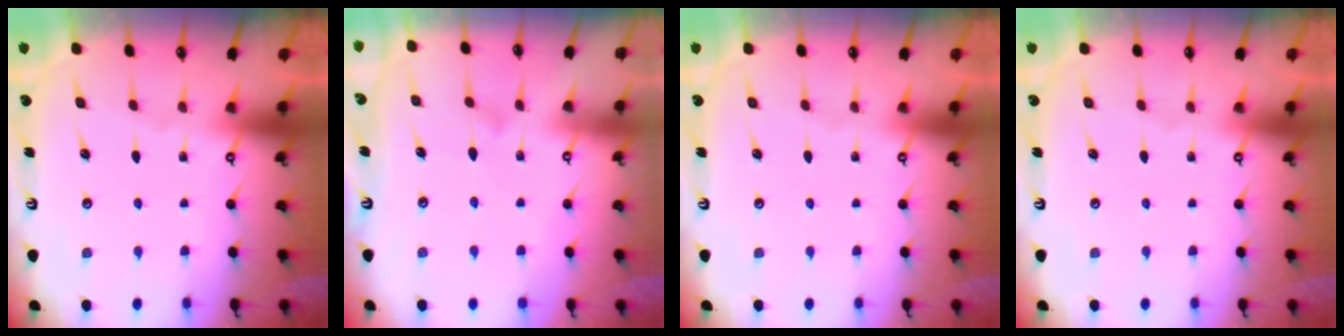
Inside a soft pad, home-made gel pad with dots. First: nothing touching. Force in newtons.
{"total": 7.3, "press": 7.3, "slide": 0.4}
{"total": 0.0}
{"total": 0.0}